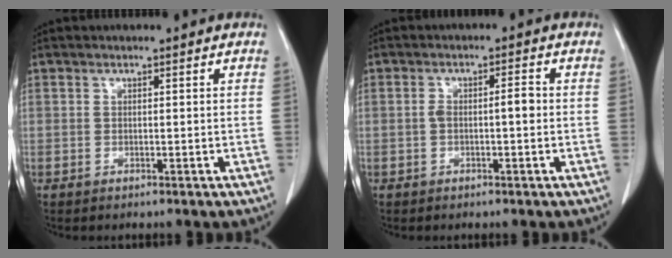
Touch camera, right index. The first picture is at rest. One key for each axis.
{"total": 3.0, "fx": -0.4, "fy": 0.7, "fz": 2.9, "tx": -0.051, "ty": 0.012, "tz": -0.005}